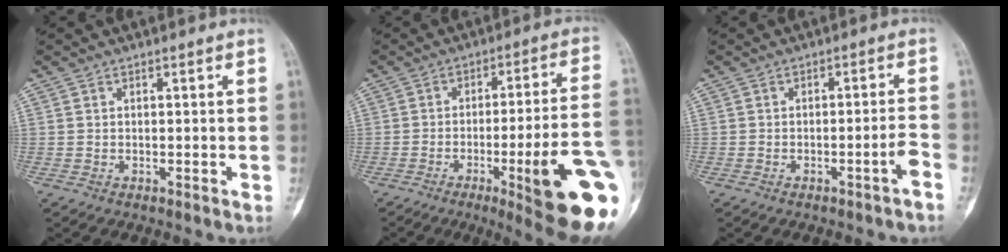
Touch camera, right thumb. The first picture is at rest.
{"total": 20.6, "force": [-6.8, 2.9, 19.2], "torque": [-0.204, 0.010, -0.087]}
{"total": 3.1, "force": [-2.0, 0.1, 2.4], "torque": [-0.037, 0.026, -0.029]}